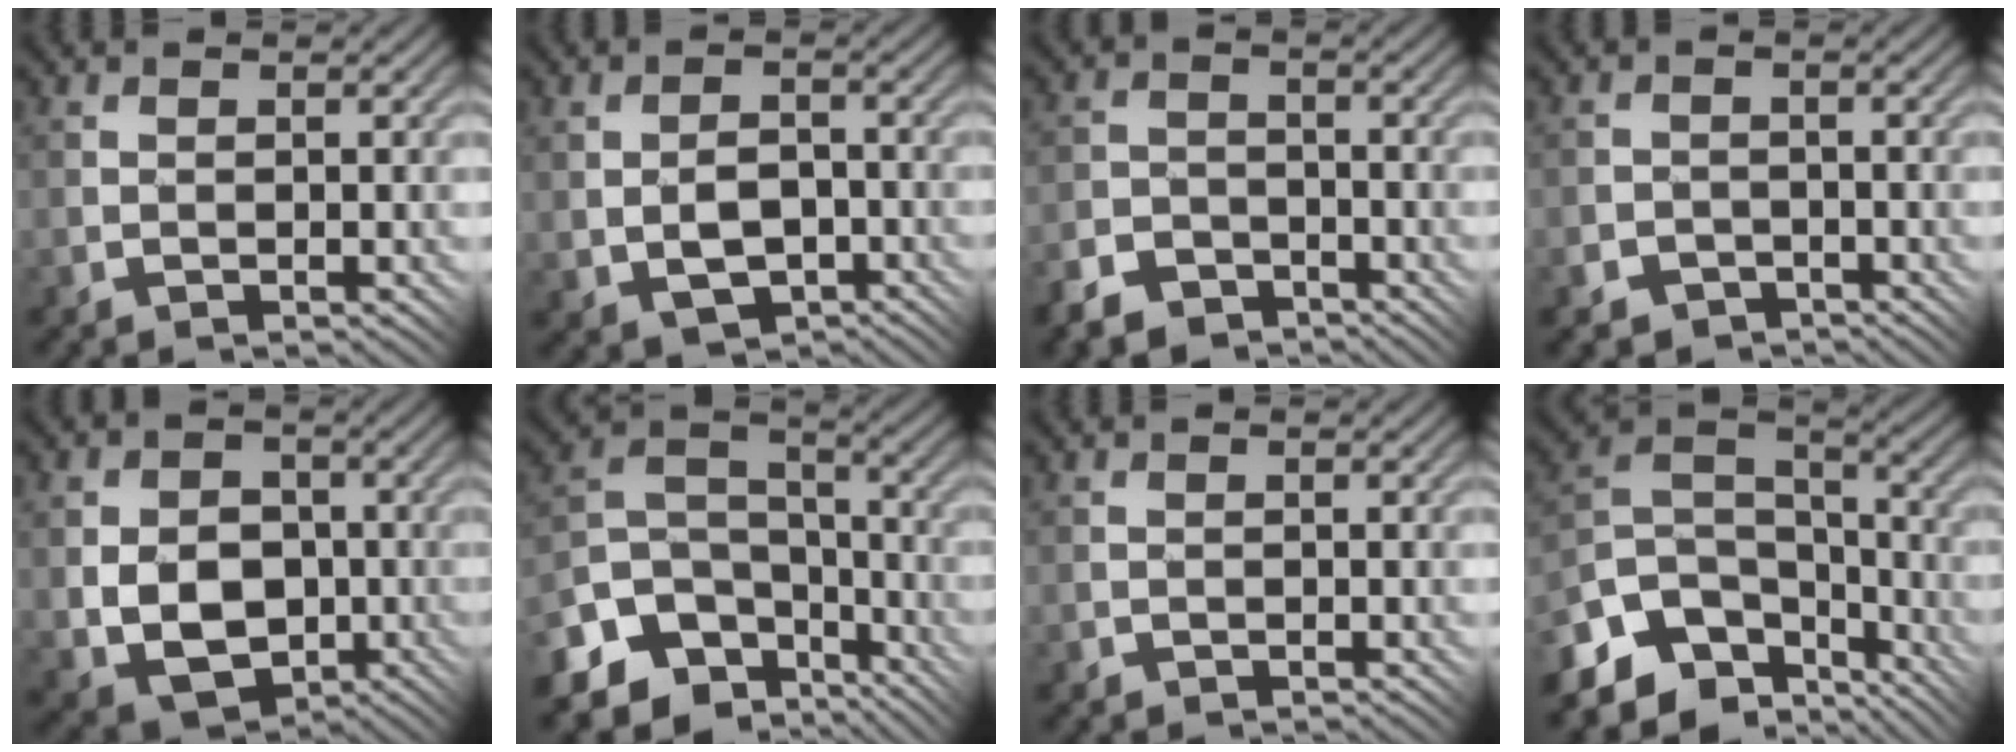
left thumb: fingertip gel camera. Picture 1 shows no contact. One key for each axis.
{"total": 5.2, "fx": -1.3, "fy": 3.4, "fz": 3.7, "tx": -0.079, "ty": -0.005, "tz": -0.021}
{"total": 5.3, "fx": -4.3, "fy": 2.7, "fz": 1.3, "tx": -0.027, "ty": -0.002, "tz": -0.087}
{"total": 2.8, "fx": -2.0, "fy": 1.9, "fz": 0.2, "tx": 0.000, "ty": 0.005, "tz": -0.038}
{"total": 9.2, "fx": -1.9, "fy": 6.9, "fz": 5.8, "tx": -0.118, "ty": -0.015, "tz": -0.041}
{"total": 12.4, "fx": -7.8, "fy": 8.4, "fz": 4.7, "tx": -0.141, "ty": -0.021, "tz": -0.128}
{"total": 0.5, "fx": -0.3, "fy": 0.4, "fz": -0.3, "tx": 0.008, "ty": -0.003, "tz": -0.007}
{"total": 11.4, "fx": -7.4, "fy": 6.8, "fz": 5.4, "tx": -0.139, "ty": -0.010, "tz": -0.135}